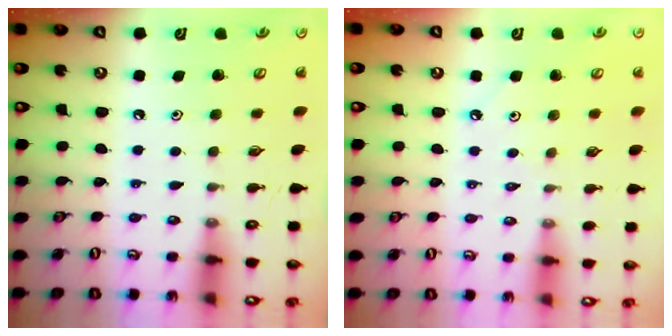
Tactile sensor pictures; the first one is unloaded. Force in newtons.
{"total": 3.3, "press": 3.3, "slide": 0.5}